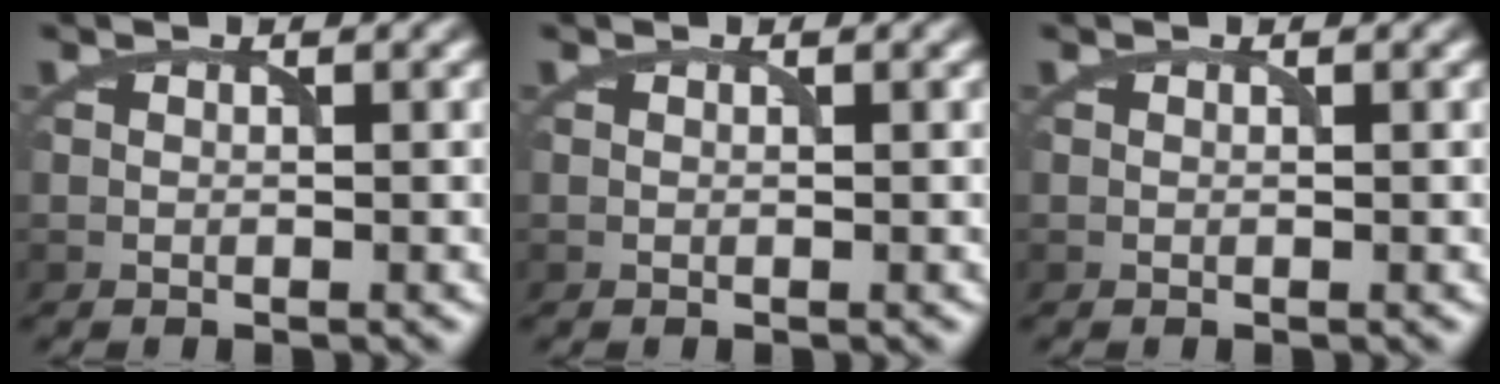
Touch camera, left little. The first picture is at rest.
{"total": 0.0}
{"total": 0.0}